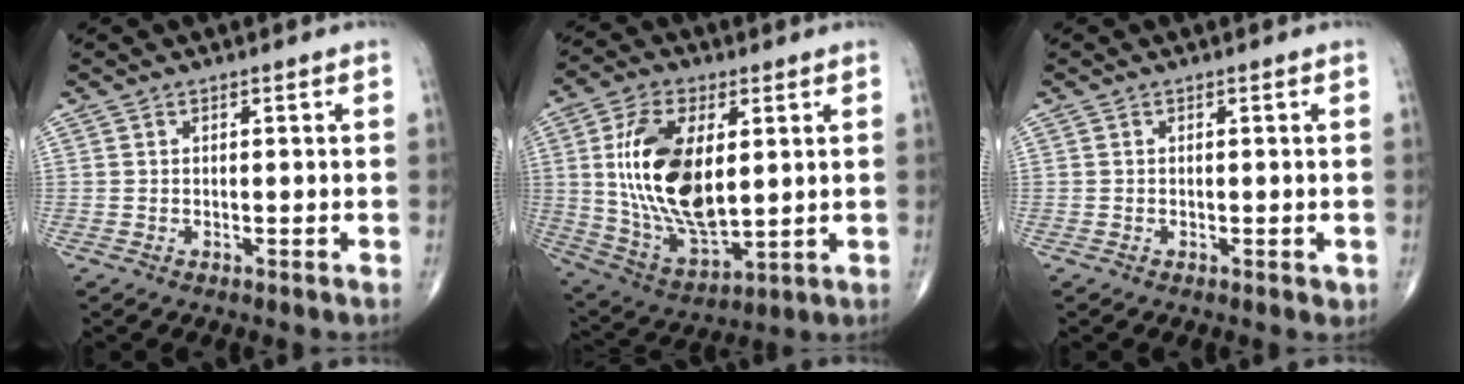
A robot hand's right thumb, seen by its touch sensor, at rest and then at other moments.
{"total": 19.4, "force": [3.1, 10.0, 16.4], "torque": [-0.303, -0.019, 0.068]}
{"total": 0.6, "force": [-0.1, 0.4, 0.4], "torque": [-0.005, -0.002, -0.002]}